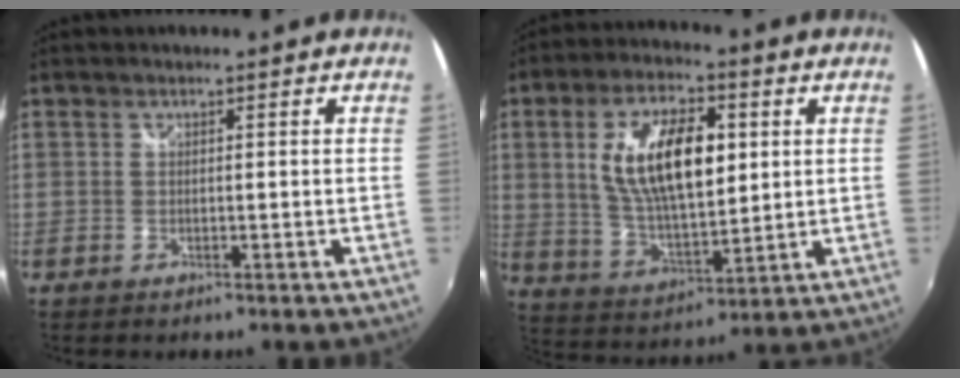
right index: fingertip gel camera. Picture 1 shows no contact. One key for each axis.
{"total": 15.7, "fx": 3.7, "fy": 6.7, "fz": 13.8, "tx": -0.257, "ty": 0.005, "tz": 0.075}